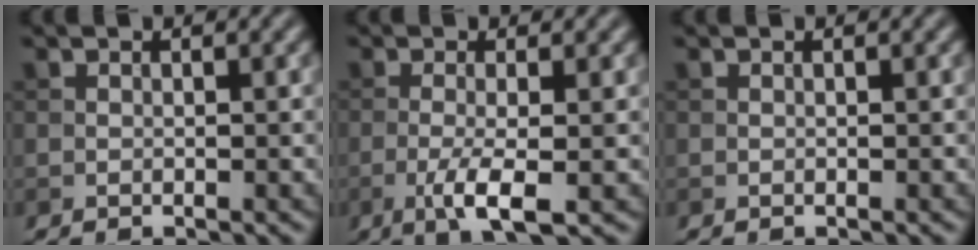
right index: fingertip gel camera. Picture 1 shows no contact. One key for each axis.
{"total": 4.0, "fx": -1.3, "fy": 0.8, "fz": 3.7, "tx": -0.070, "ty": -0.003, "tz": -0.028}
{"total": 0.0}